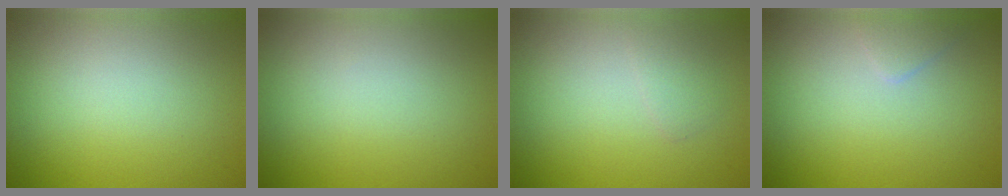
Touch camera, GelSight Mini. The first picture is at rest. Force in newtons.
{"total": 0.0}
{"total": 1.1, "press": 1.1, "slide": 0.1}
{"total": 1.1, "press": 1.1, "slide": 0.1}